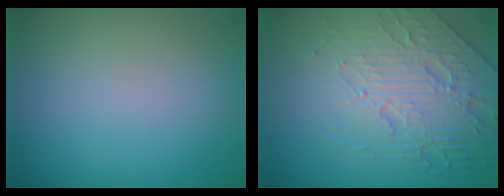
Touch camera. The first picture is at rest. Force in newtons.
{"total": 6.6, "press": 5.2, "slide": 4.0}